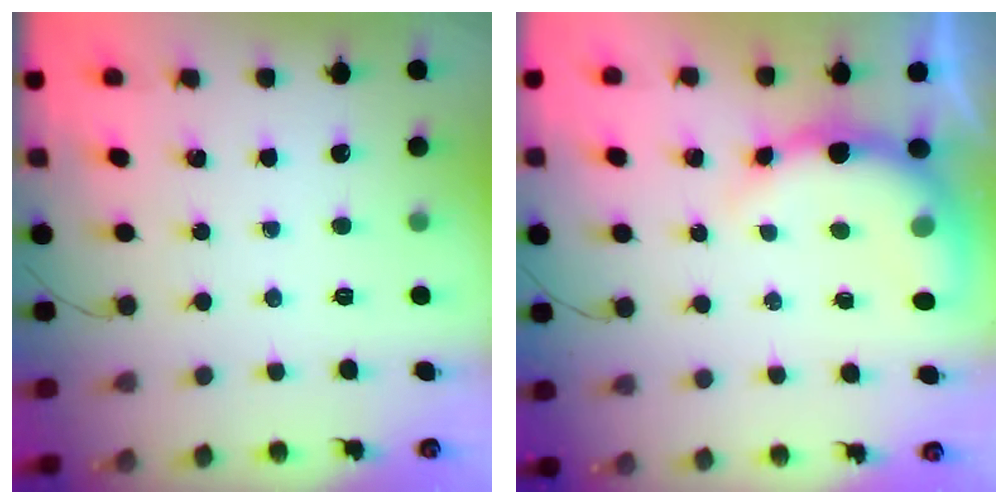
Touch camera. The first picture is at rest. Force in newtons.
{"total": 10.1, "press": 10.0, "slide": 1.3}